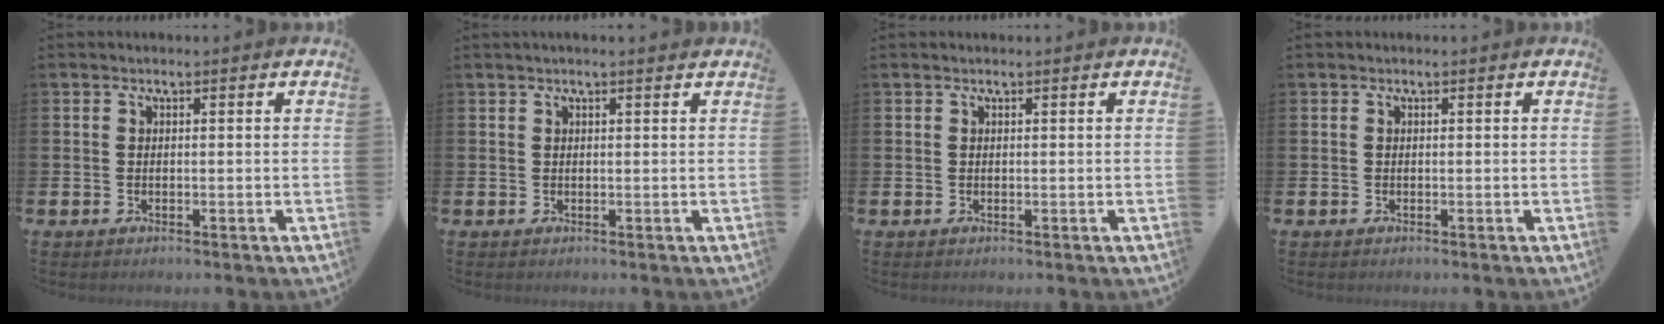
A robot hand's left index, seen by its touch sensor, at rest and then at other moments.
{"total": 0.7, "force": [0.6, -0.1, 0.4], "torque": [-0.006, 0.001, 0.010]}
{"total": 0.0}
{"total": 0.0}